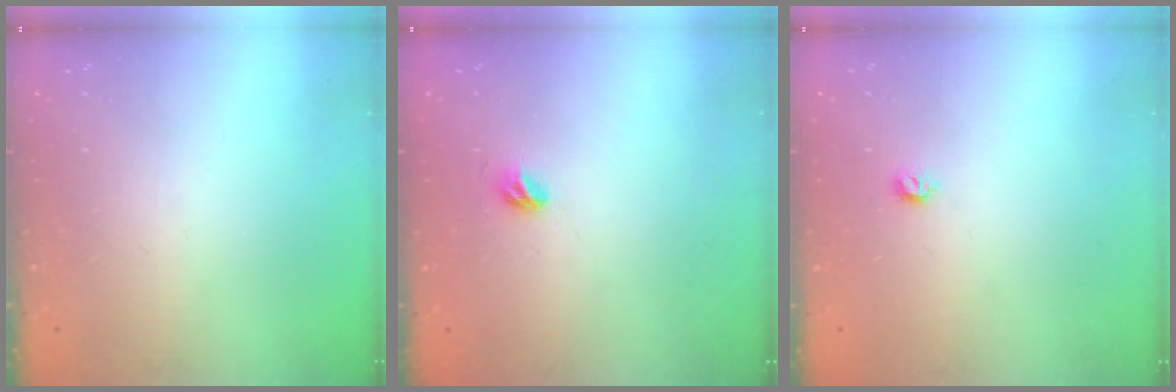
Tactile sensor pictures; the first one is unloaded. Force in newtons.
{"total": 4.0, "press": 3.9, "slide": 1.0}
{"total": 4.6, "press": 4.5, "slide": 0.9}